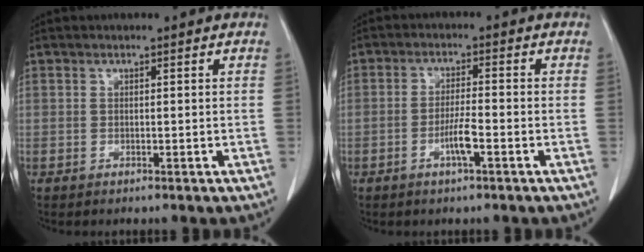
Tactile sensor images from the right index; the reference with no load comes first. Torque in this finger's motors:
{"motor_torque": [0.77, -0.35, 0.24, 0.08]}